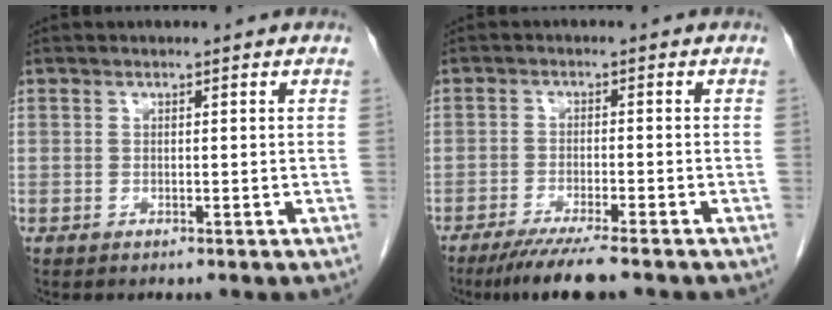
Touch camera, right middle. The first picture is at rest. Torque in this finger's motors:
{"motor_torque": [0.25, -0.16, 0.10, 0.04]}